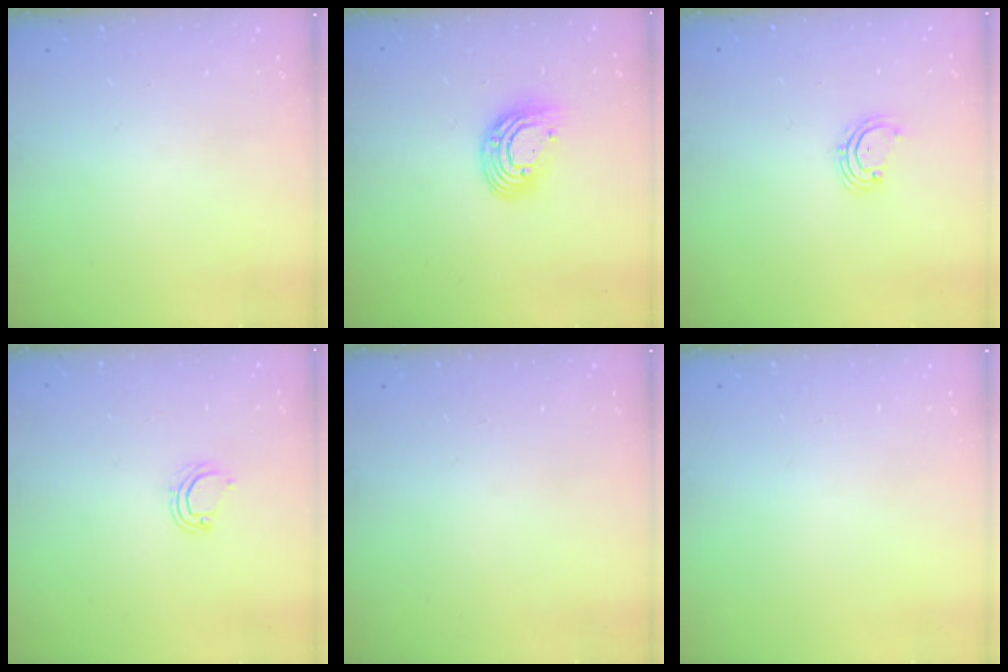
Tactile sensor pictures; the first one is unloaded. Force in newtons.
{"total": 10.1, "press": 10.1, "slide": 0.9}
{"total": 2.0, "press": 2.0, "slide": 0.4}
{"total": 4.8, "press": 4.8, "slide": 0.4}
{"total": 0.0}
{"total": 0.0}